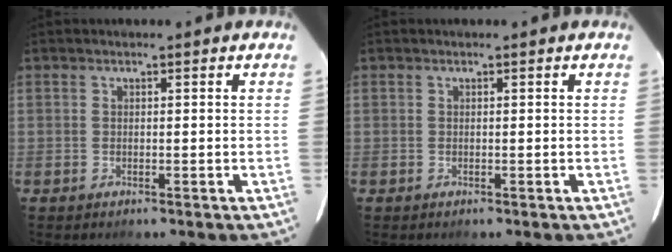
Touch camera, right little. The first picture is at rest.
{"total": 0.0}